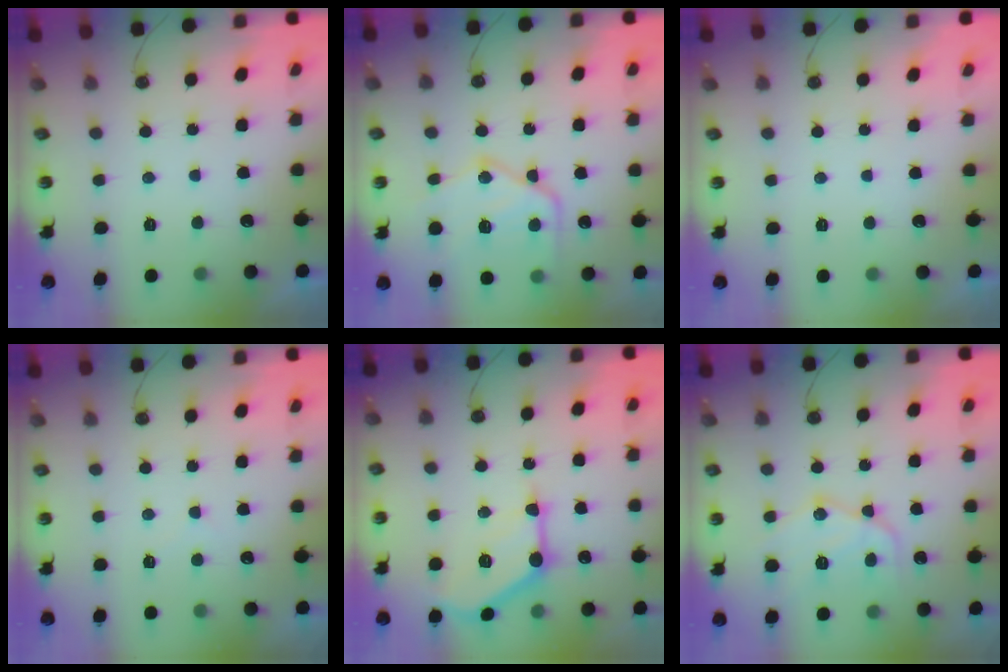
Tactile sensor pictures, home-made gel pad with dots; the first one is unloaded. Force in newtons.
{"total": 17.2, "press": 17.1, "slide": 1.9}
{"total": 0.0}
{"total": 3.4, "press": 3.3, "slide": 0.5}
{"total": 14.1, "press": 14.1, "slide": 0.6}
{"total": 13.9, "press": 13.9, "slide": 1.1}